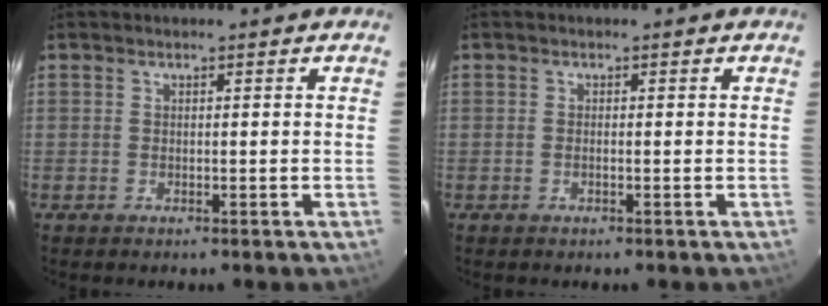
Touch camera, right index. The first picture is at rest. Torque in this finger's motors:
{"motor_torque": [0.13, 0.19, -0.03, -0.01]}